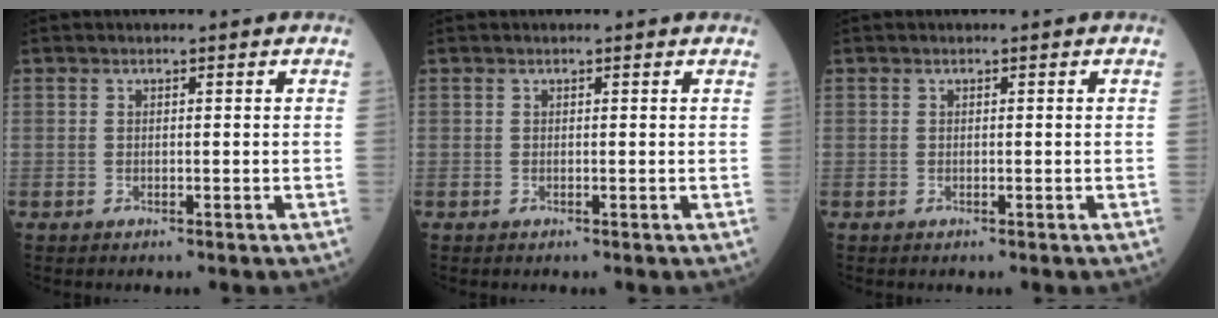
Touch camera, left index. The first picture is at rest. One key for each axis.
{"total": 0.7, "fx": 0.6, "fy": 0.0, "fz": 0.2, "tx": -0.007, "ty": 0.000, "tz": 0.003}
{"total": 0.0}